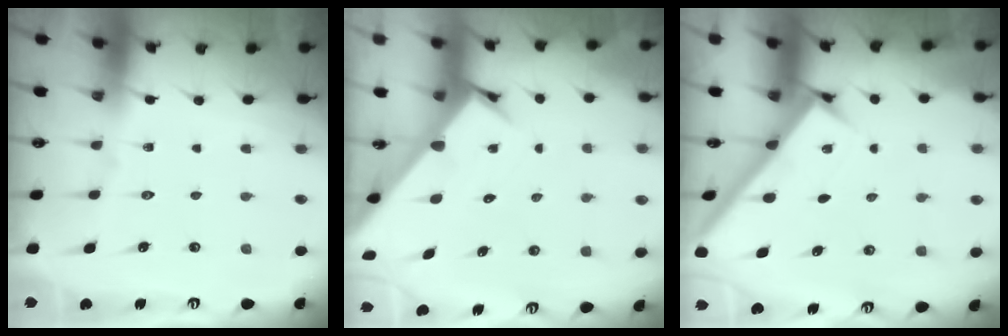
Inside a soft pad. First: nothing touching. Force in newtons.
{"total": 3.6, "press": 3.6, "slide": 0.2}
{"total": 2.5, "press": 2.5, "slide": 0.3}